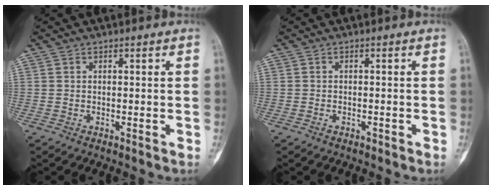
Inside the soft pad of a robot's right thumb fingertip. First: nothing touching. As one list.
[{"total": 1.2, "force": [-0.9, 0.7, 0.4], "torque": [-0.003, 0.008, -0.014]}]